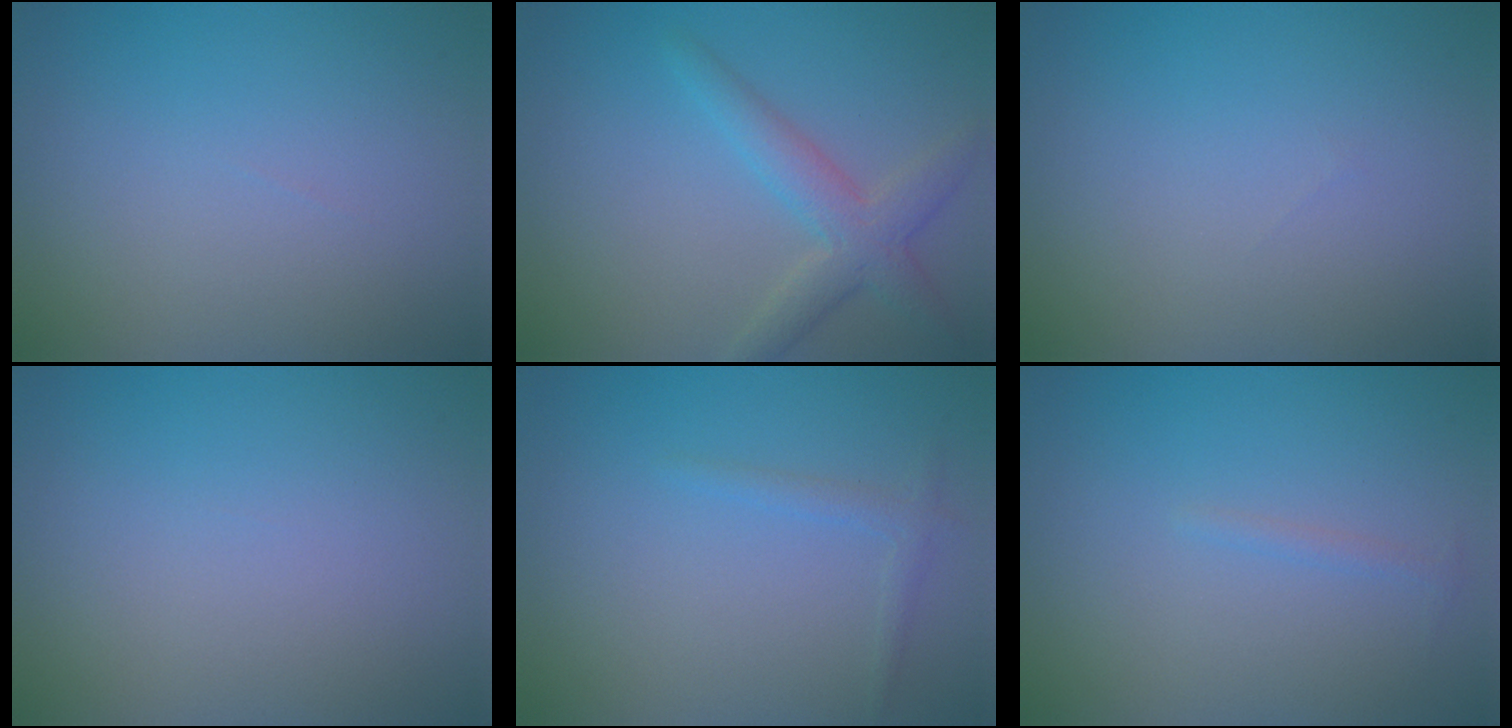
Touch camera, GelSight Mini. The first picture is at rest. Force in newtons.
{"total": 3.5, "press": 3.5, "slide": 0.2}
{"total": 0.0}
{"total": 0.0}
{"total": 1.1, "press": 1.1, "slide": 0.0}
{"total": 0.6, "press": 0.6, "slide": 0.1}